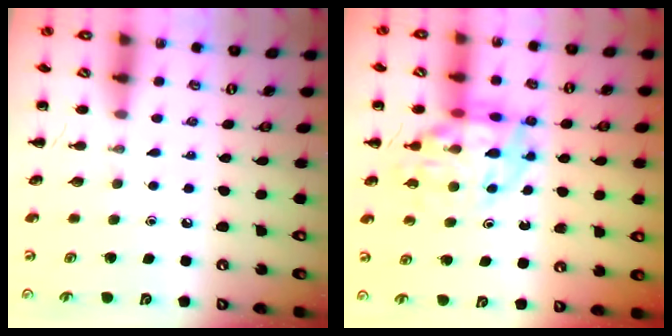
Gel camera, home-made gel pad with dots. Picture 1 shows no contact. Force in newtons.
{"total": 15.1, "press": 14.7, "slide": 3.3}